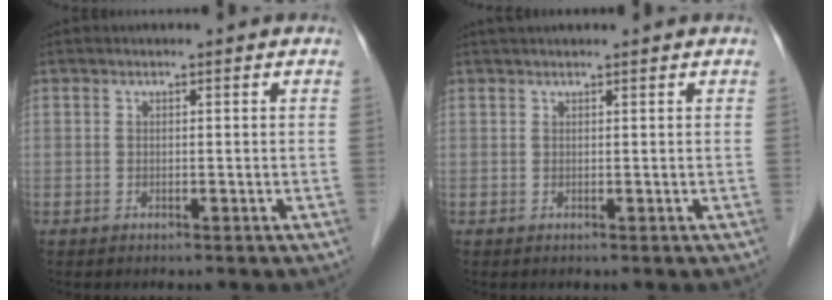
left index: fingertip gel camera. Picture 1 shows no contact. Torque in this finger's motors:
{"motor_torque": [0.61, -0.66, 0.08, 0.09]}